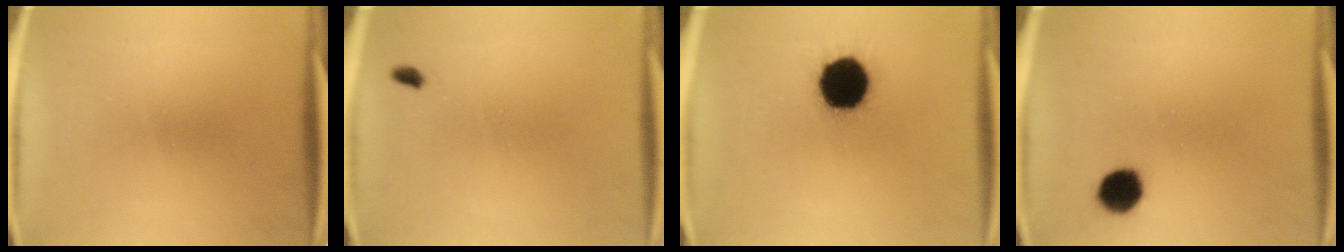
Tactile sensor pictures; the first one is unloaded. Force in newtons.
{"total": 1.1}
{"total": 18.1}
{"total": 6.2}